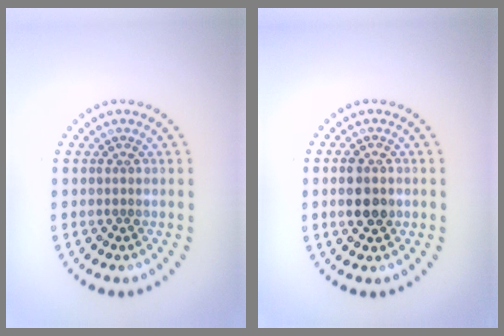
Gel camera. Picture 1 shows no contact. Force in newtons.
{"total": 2.9, "press": 2.9, "slide": 0.2}